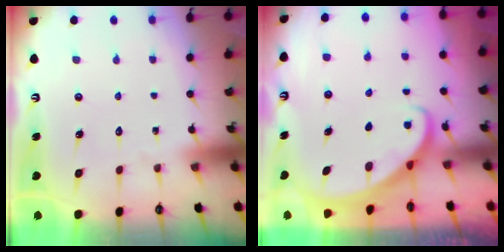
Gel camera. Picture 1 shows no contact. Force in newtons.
{"total": 2.5, "press": 2.5, "slide": 0.3}